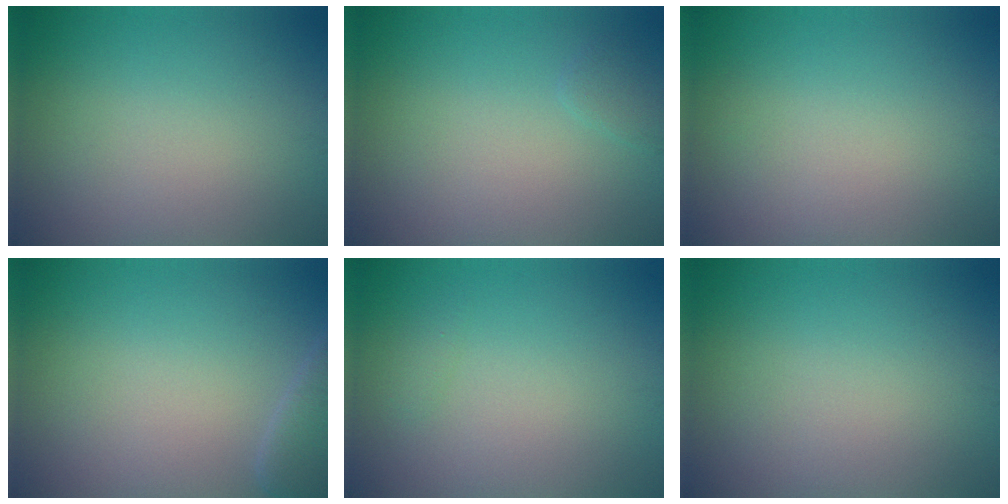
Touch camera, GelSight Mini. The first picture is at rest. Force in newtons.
{"total": 0.8, "press": 0.8, "slide": 0.1}
{"total": 0.0}
{"total": 2.2, "press": 2.2, "slide": 0.3}
{"total": 0.5, "press": 0.5, "slide": 0.0}
{"total": 0.0}